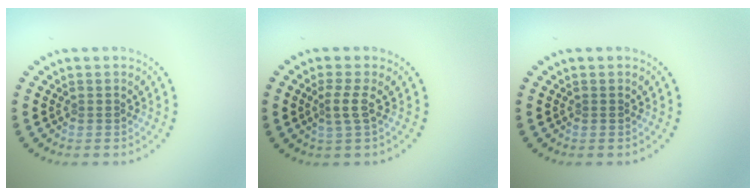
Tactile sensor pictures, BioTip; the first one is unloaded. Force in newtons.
{"total": 1.8, "press": 1.3, "slide": 1.3}
{"total": 0.0}